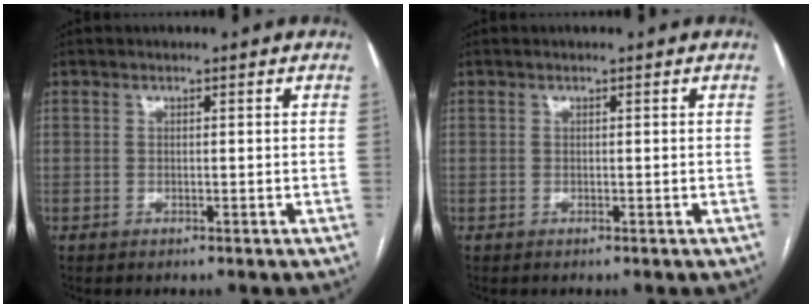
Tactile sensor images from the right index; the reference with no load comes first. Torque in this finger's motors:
{"motor_torque": [0.00, 0.00, 0.03, 0.00]}